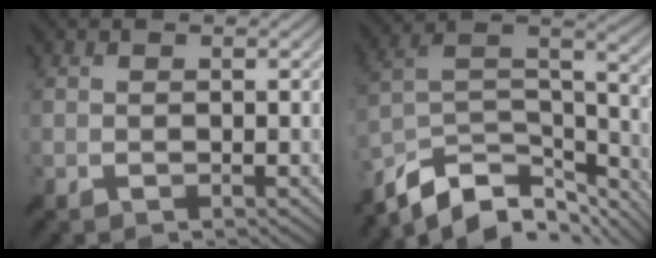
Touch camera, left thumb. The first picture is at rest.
{"total": 13.0, "force": [-9.4, 6.1, 6.5], "torque": [-0.159, -0.004, -0.160]}